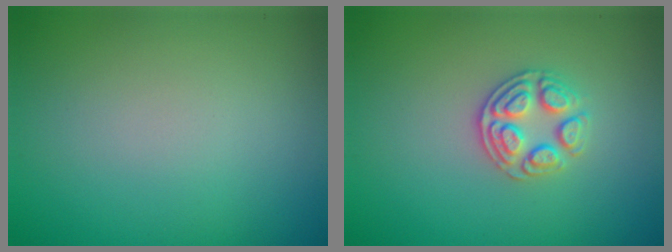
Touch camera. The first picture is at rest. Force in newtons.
{"total": 2.7, "press": 2.6, "slide": 0.8}